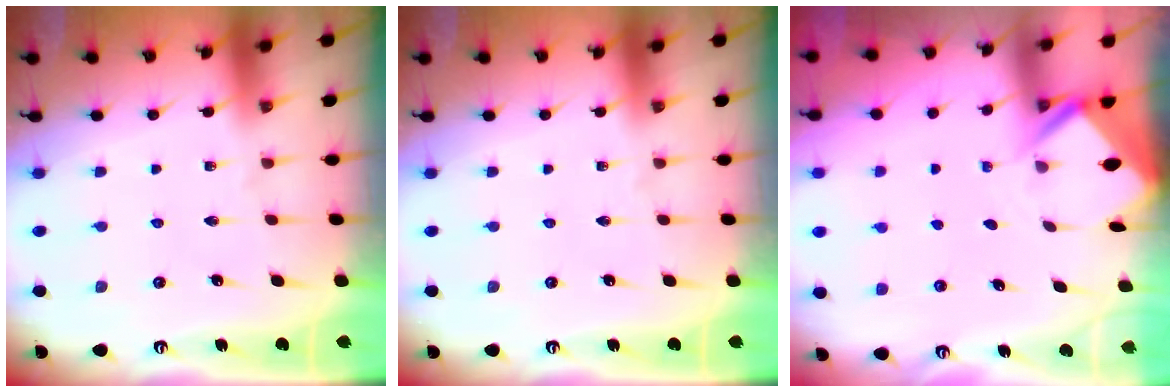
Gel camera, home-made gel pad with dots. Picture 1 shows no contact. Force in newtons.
{"total": 0.0}
{"total": 2.4, "press": 2.4, "slide": 0.1}